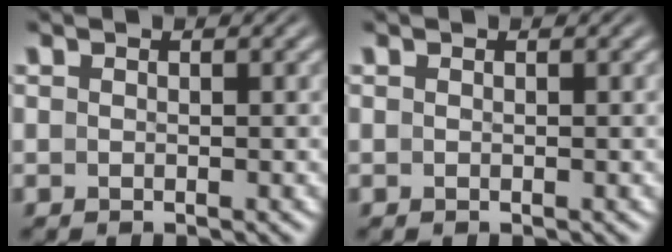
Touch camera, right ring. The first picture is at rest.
{"total": 0.0}